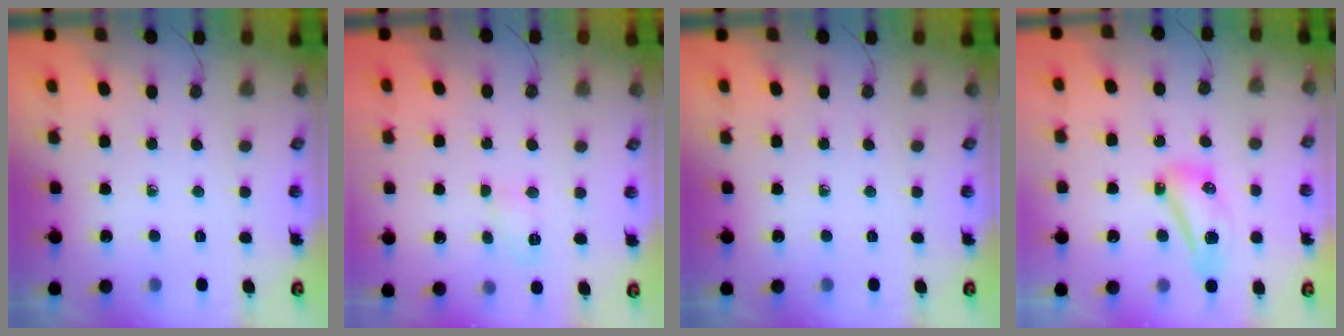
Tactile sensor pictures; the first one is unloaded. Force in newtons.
{"total": 5.1, "press": 5.0, "slide": 1.3}
{"total": 0.0}
{"total": 10.8, "press": 10.7, "slide": 1.2}